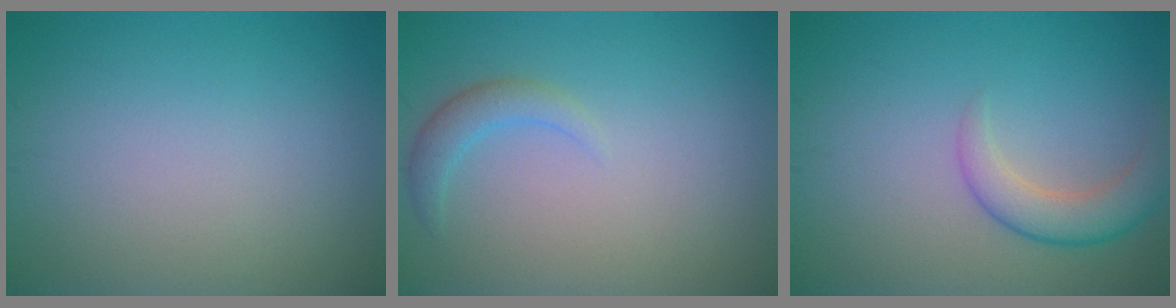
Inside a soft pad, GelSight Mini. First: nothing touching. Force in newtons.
{"total": 1.9, "press": 1.9, "slide": 0.2}
{"total": 3.4, "press": 3.4, "slide": 0.2}